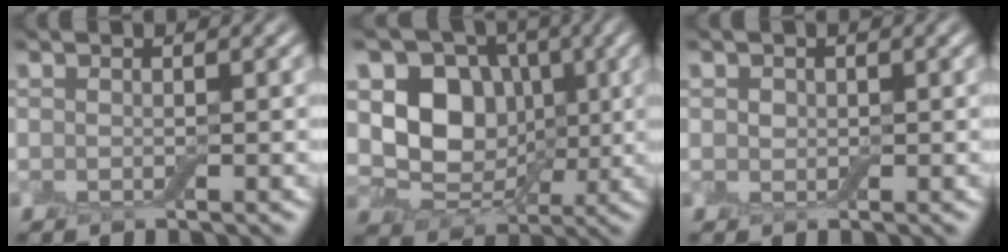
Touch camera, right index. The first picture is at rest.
{"total": 7.5, "force": [1.0, 6.2, 4.2], "torque": [-0.063, -0.006, 0.007]}
{"total": 0.8, "force": [0.3, 0.7, 0.2], "torque": [-0.004, 0.001, 0.001]}